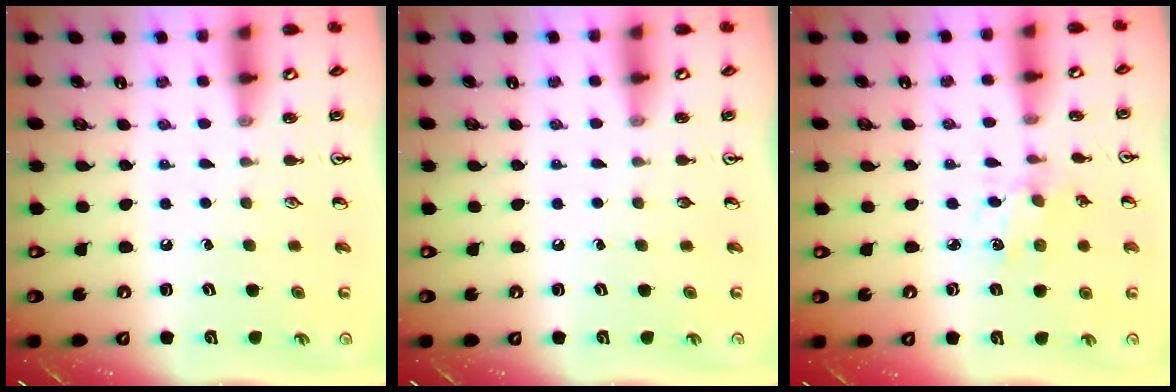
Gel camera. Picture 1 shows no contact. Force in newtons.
{"total": 0.0}
{"total": 1.5, "press": 1.4, "slide": 0.4}